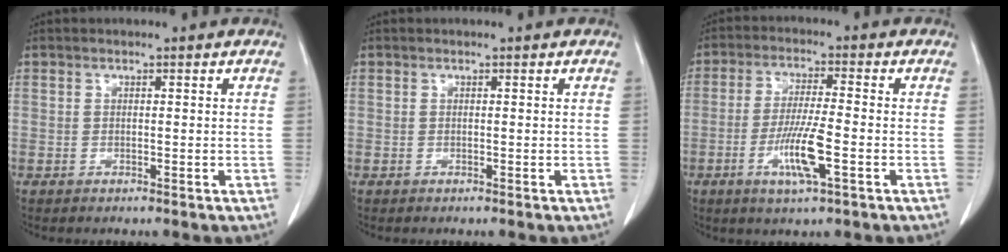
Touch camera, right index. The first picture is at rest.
{"total": 0.0}
{"total": 7.9, "force": [-2.8, 0.3, 7.4], "torque": [-0.144, -0.011, -0.053]}